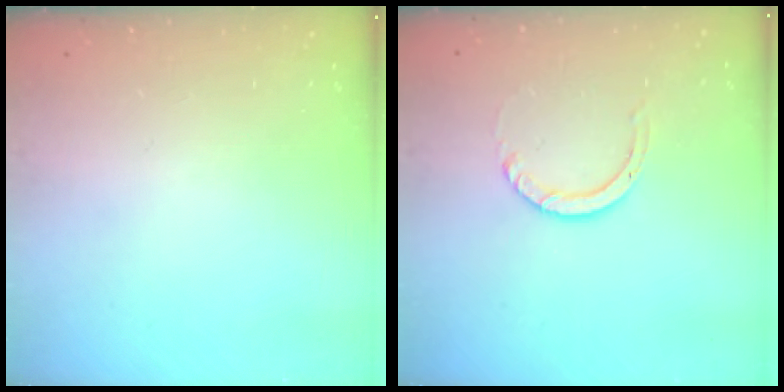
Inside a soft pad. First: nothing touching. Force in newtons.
{"total": 4.0, "press": 4.0, "slide": 0.2}